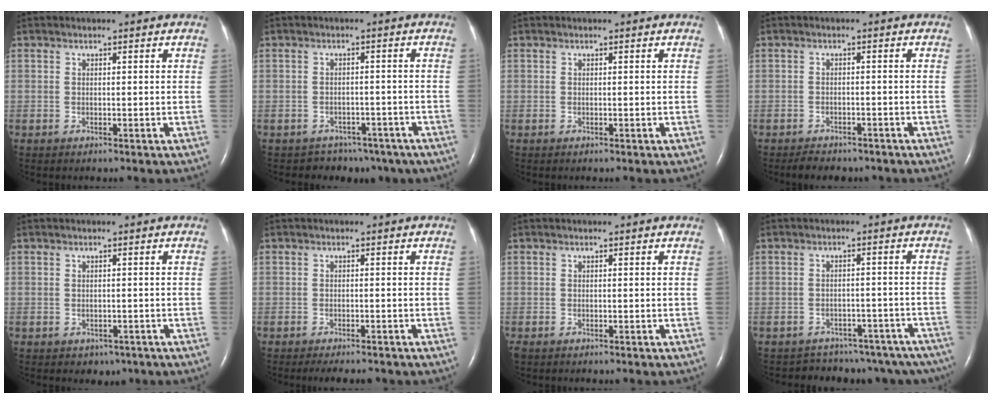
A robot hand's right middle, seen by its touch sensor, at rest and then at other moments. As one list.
[{"total": 7.3, "force": [-5.4, 4.8, 0.6], "torque": [-0.006, 0.018, -0.053]}, {"total": 0.0}, {"total": 5.1, "force": [-4.3, 2.1, 1.7], "torque": [-0.030, -0.003, -0.053]}, {"total": 2.1, "force": [-1.1, 1.6, 0.7], "torque": [-0.008, 0.003, -0.006]}, {"total": 4.5, "force": [-3.8, 1.1, 2.0], "torque": [-0.023, -0.006, -0.050]}, {"total": 0.6, "force": [-0.4, 0.3, 0.3], "torque": [-0.008, -0.001, -0.005]}, {"total": 14.6, "force": [-12.6, 6.9, 2.4], "torque": [-0.030, 0.038, -0.130]}]